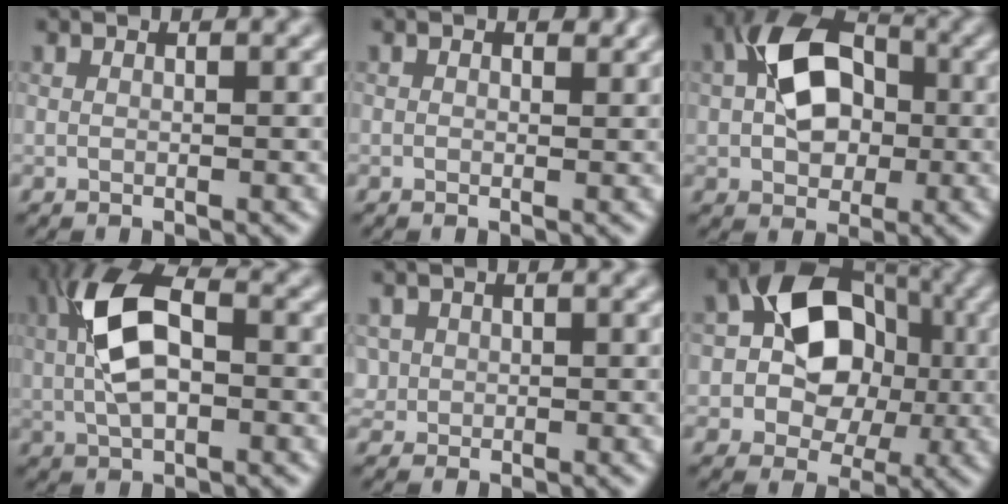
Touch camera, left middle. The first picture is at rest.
{"total": 0.8, "force": [0.5, 0.4, 0.5], "torque": [-0.010, 0.002, 0.006]}
{"total": 7.7, "force": [-0.2, 5.3, 5.5], "torque": [-0.113, 0.018, -0.008]}
{"total": 7.2, "force": [-0.2, 3.6, 6.2], "torque": [-0.135, 0.017, -0.004]}
{"total": 0.6, "force": [-0.2, 0.4, -0.3], "torque": [-0.003, 0.006, 0.011]}
{"total": 8.7, "force": [-0.4, 6.7, 5.6], "torque": [-0.079, 0.012, -0.016]}